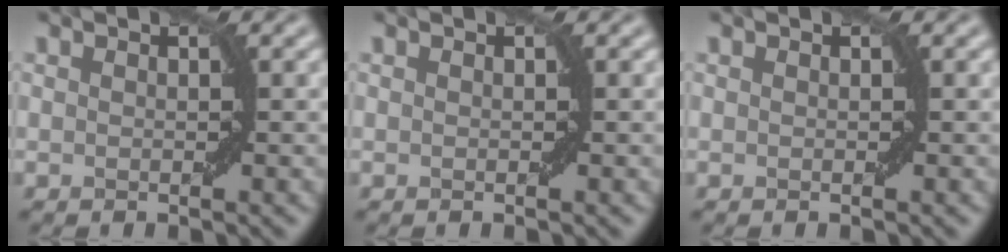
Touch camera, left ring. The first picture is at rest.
{"total": 0.0}
{"total": 0.0}